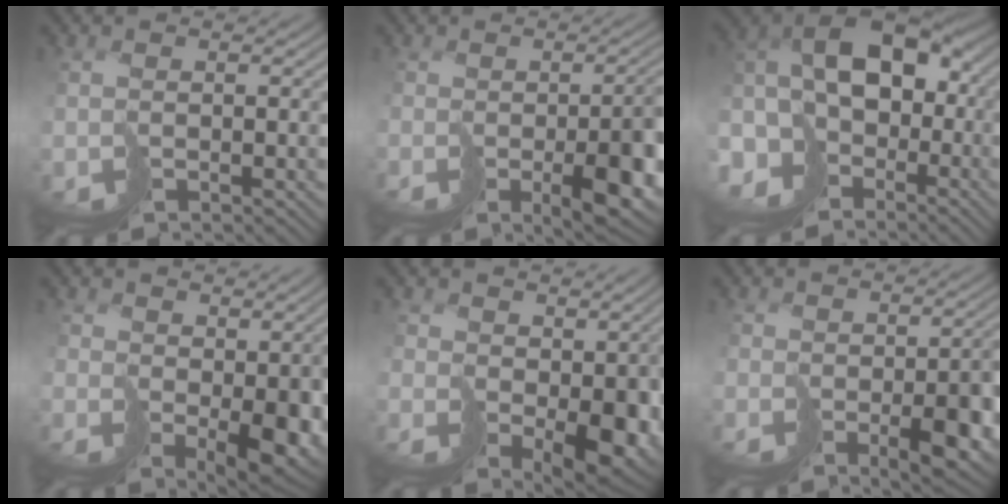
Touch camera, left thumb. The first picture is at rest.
{"total": 6.4, "force": [-2.5, 2.4, 5.4], "torque": [-0.073, -0.025, -0.015]}
{"total": 15.5, "force": [-2.8, 10.4, 11.1], "torque": [-0.229, -0.017, -0.045]}
{"total": 6.6, "force": [1.1, 4.5, 4.7], "torque": [-0.085, -0.036, 0.043]}
{"total": 7.7, "force": [0.8, 5.4, 5.4], "torque": [-0.096, -0.039, 0.034]}
{"total": 5.1, "force": [-2.0, 2.5, 4.0], "torque": [-0.051, -0.019, -0.010]}